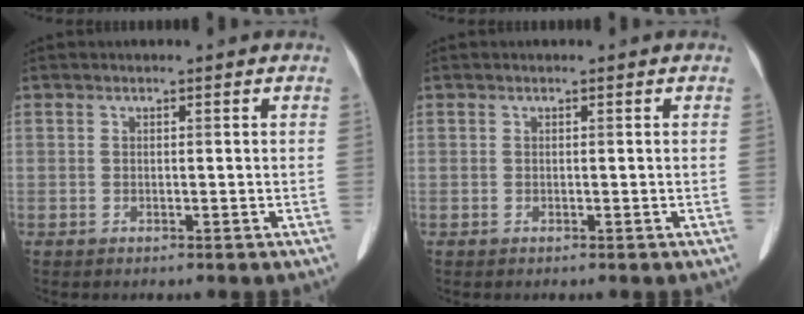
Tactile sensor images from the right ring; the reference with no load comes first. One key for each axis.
{"total": 0.0}